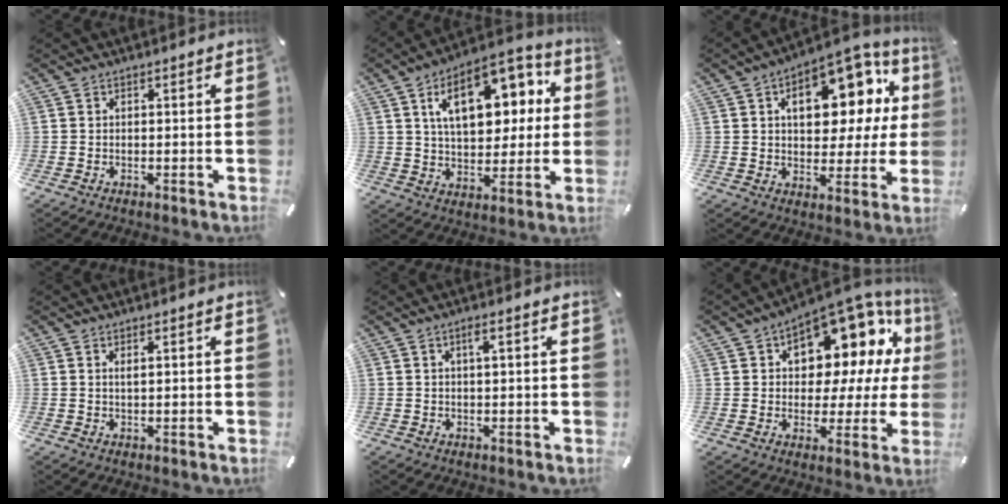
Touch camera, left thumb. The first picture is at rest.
{"total": 18.6, "force": [6.9, 10.6, 13.7], "torque": [-0.202, -0.012, 0.112]}
{"total": 17.4, "force": [6.3, 10.2, 12.6], "torque": [-0.167, -0.030, 0.105]}
{"total": 1.4, "force": [0.6, 0.2, 1.3], "torque": [-0.026, 0.000, 0.009]}
{"total": 2.5, "force": [0.8, 0.5, 2.4], "torque": [-0.047, 0.003, 0.012]}
{"total": 14.9, "force": [8.7, 8.9, 8.2], "torque": [-0.109, -0.085, 0.148]}